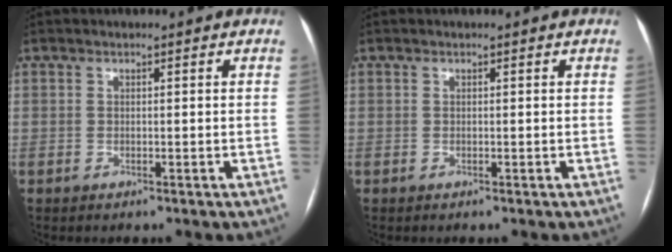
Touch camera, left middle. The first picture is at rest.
{"total": 0.0}